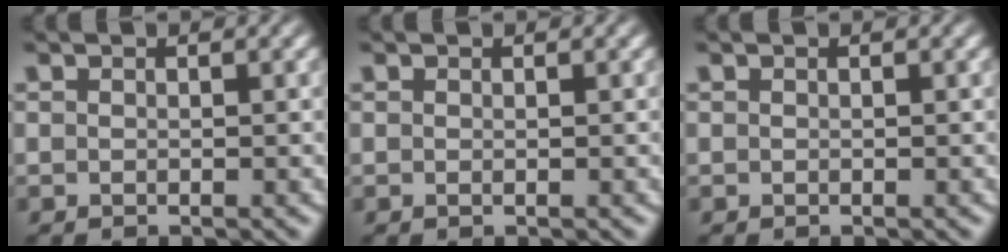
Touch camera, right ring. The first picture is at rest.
{"total": 0.0}
{"total": 0.0}